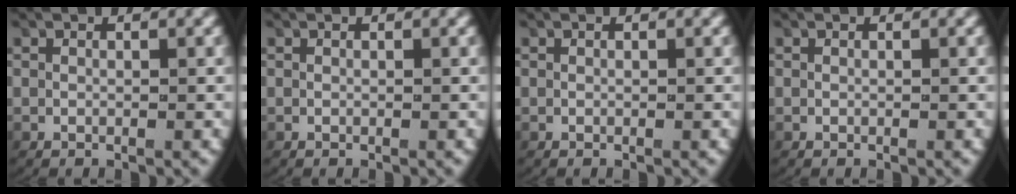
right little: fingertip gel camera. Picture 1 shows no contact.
{"total": 0.0}
{"total": 0.0}
{"total": 0.0}